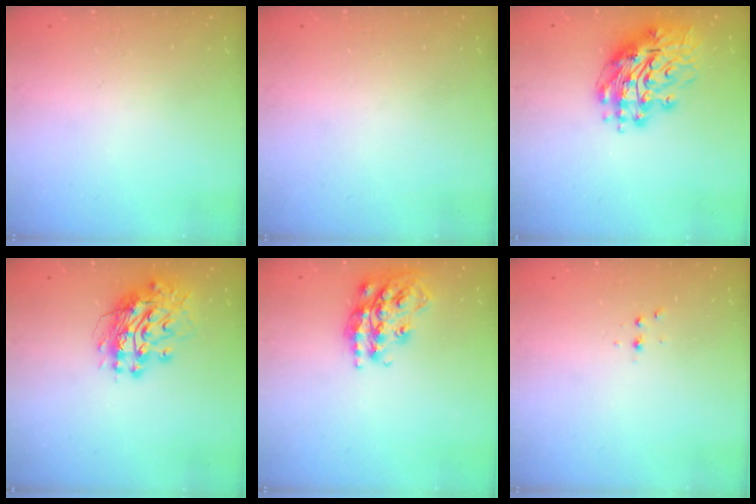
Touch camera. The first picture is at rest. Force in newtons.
{"total": 0.0}
{"total": 14.3, "press": 14.2, "slide": 1.9}
{"total": 13.6, "press": 13.6, "slide": 1.4}
{"total": 18.0, "press": 17.9, "slide": 1.1}
{"total": 2.3, "press": 2.3, "slide": 0.3}